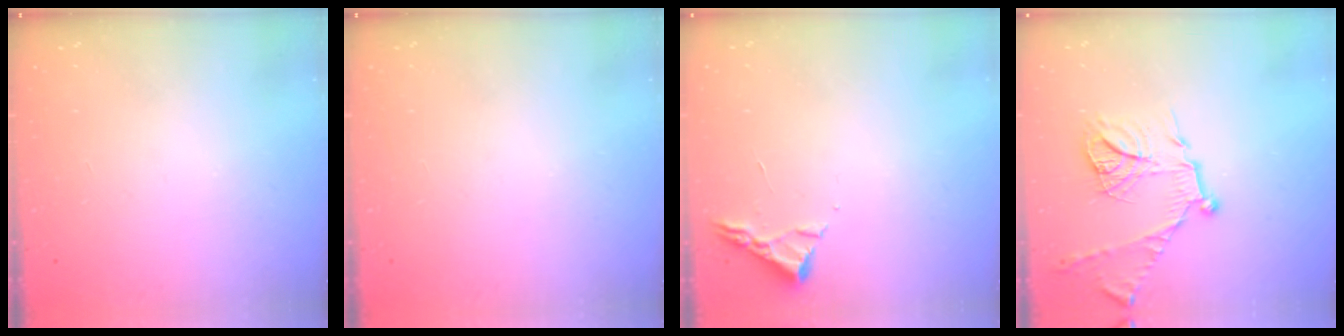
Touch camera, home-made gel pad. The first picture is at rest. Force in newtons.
{"total": 0.0}
{"total": 3.0, "press": 2.9, "slide": 0.4}
{"total": 16.0, "press": 16.0, "slide": 1.4}